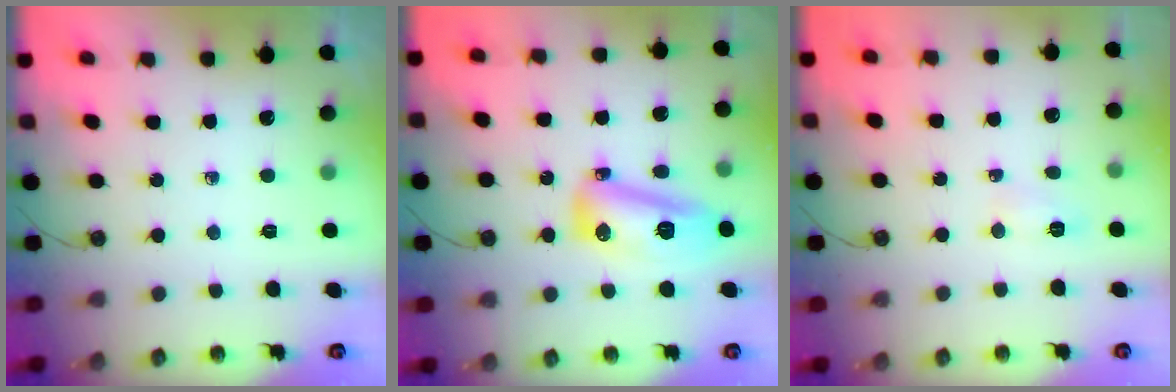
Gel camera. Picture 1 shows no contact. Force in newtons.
{"total": 13.1, "press": 13.0, "slide": 1.1}
{"total": 3.8, "press": 3.6, "slide": 1.3}